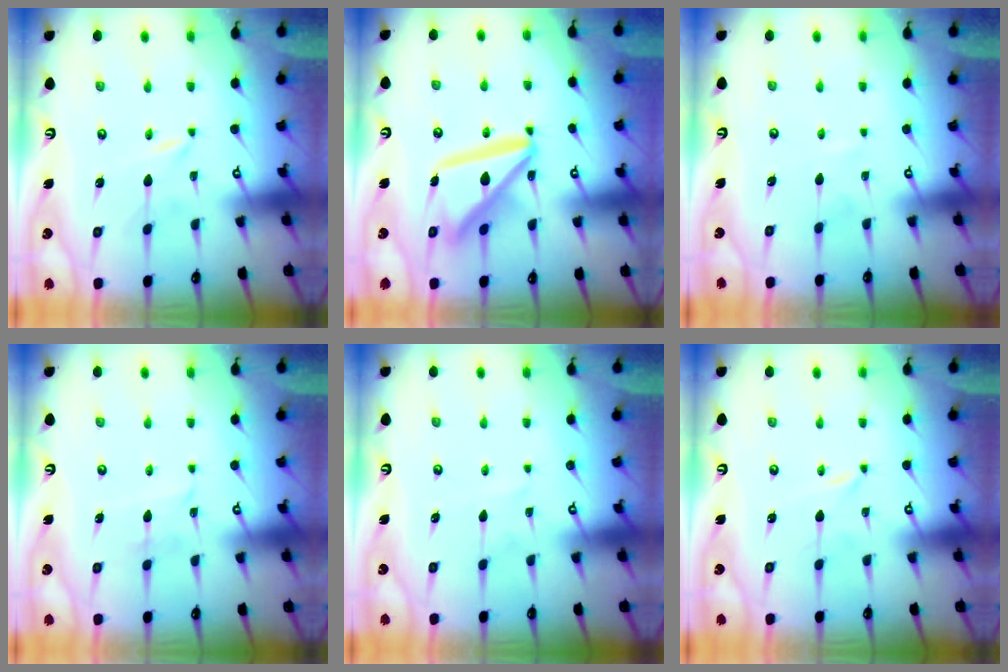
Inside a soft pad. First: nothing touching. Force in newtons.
{"total": 16.0, "press": 15.9, "slide": 2.0}
{"total": 2.2, "press": 2.2, "slide": 0.2}
{"total": 2.8, "press": 2.8, "slide": 0.3}
{"total": 2.7, "press": 2.7, "slide": 0.3}
{"total": 0.0}